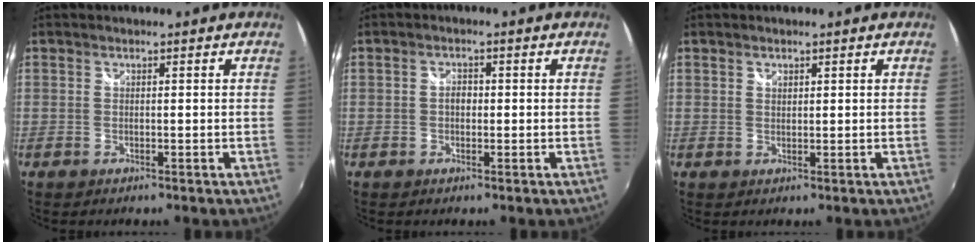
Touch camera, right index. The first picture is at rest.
{"total": 1.8, "force": [-0.2, 1.3, 1.2], "torque": [-0.020, 0.005, -0.006]}
{"total": 1.0, "force": [0.6, 0.7, 0.4], "torque": [-0.004, 0.002, 0.009]}